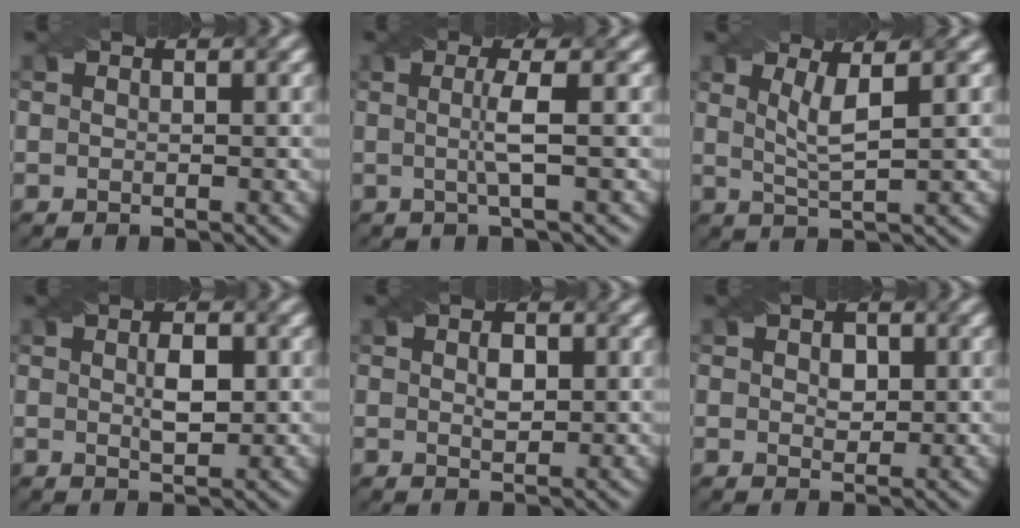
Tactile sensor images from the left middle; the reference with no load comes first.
{"total": 2.6, "force": [-0.1, 0.3, 2.6], "torque": [-0.053, -0.002, -0.006]}
{"total": 3.1, "force": [1.1, 0.6, 2.8], "torque": [-0.055, -0.001, 0.024]}
{"total": 2.4, "force": [0.4, 1.0, 2.2], "torque": [-0.043, 0.001, 0.009]}
{"total": 1.6, "force": [0.3, 0.9, 1.3], "torque": [-0.025, 0.001, 0.007]}
{"total": 1.8, "force": [0.5, 1.3, 1.1], "torque": [-0.016, -0.004, 0.009]}